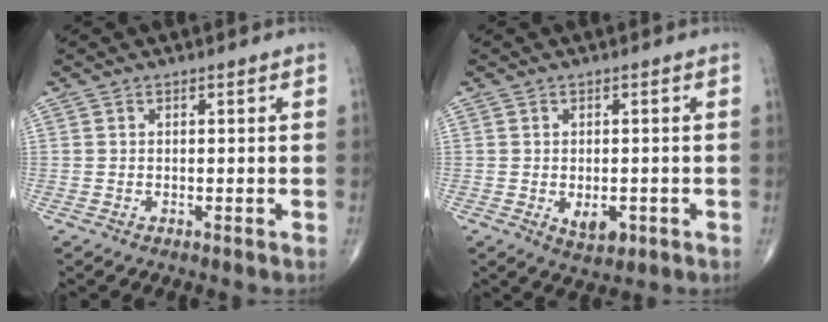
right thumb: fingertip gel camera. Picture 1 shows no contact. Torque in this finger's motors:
{"motor_torque": [0.09, 0.00, -0.21, -0.30, 0.00]}